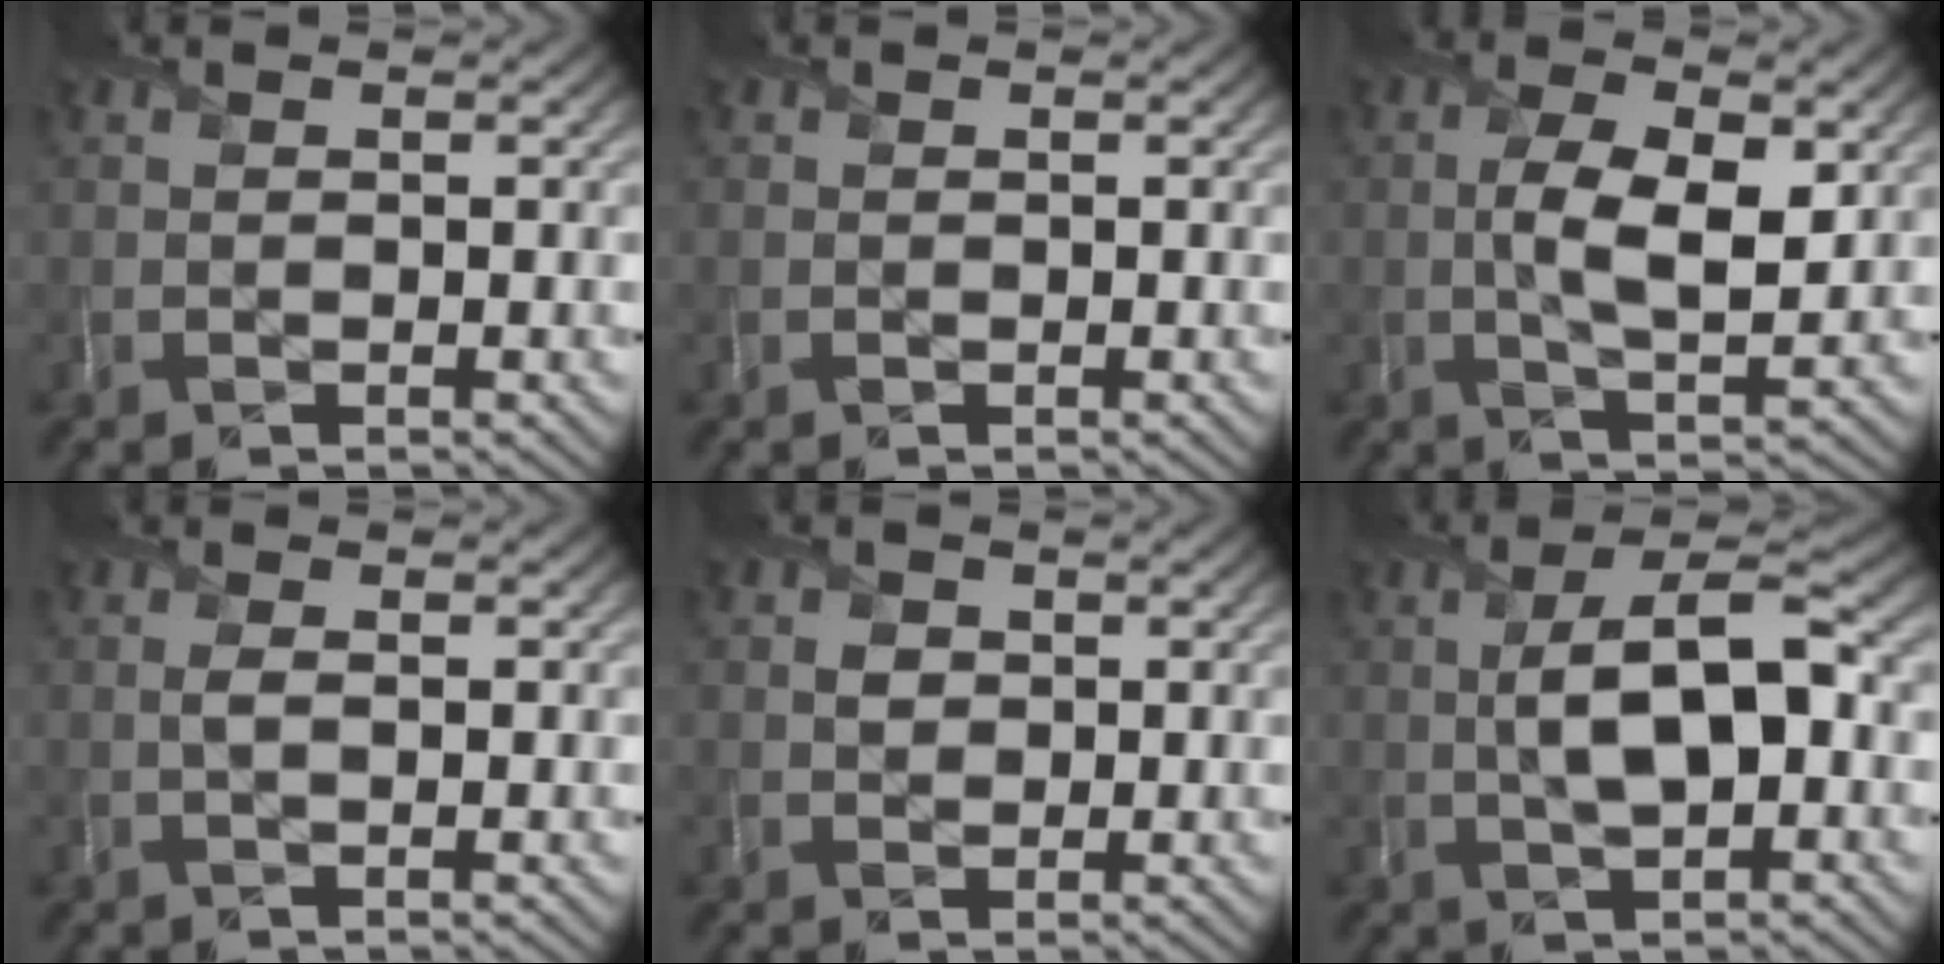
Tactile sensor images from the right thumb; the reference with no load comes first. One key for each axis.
{"total": 0.0}
{"total": 7.2, "fx": 0.5, "fy": 3.1, "fz": 6.5, "tx": -0.128, "ty": -0.004, "tz": 0.008}
{"total": 1.3, "fx": 0.0, "fy": 0.5, "fz": 1.2, "tx": -0.025, "ty": 0.000, "tz": -0.004}
{"total": 1.8, "fx": 0.2, "fy": 1.6, "fz": 0.6, "tx": -0.011, "ty": -0.003, "tz": -0.002}
{"total": 9.1, "fx": 0.2, "fy": 3.9, "fz": 8.3, "tx": -0.146, "ty": 0.012, "tz": -0.005}